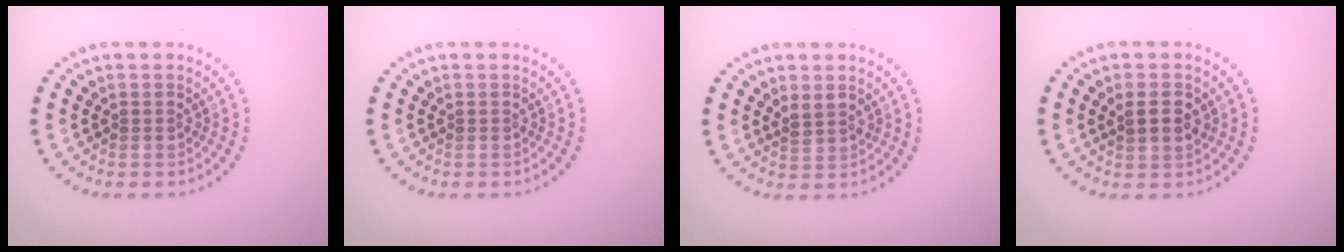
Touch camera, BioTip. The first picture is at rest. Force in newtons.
{"total": 0.0}
{"total": 1.4, "press": 1.2, "slide": 0.7}
{"total": 2.4, "press": 2.3, "slide": 0.6}